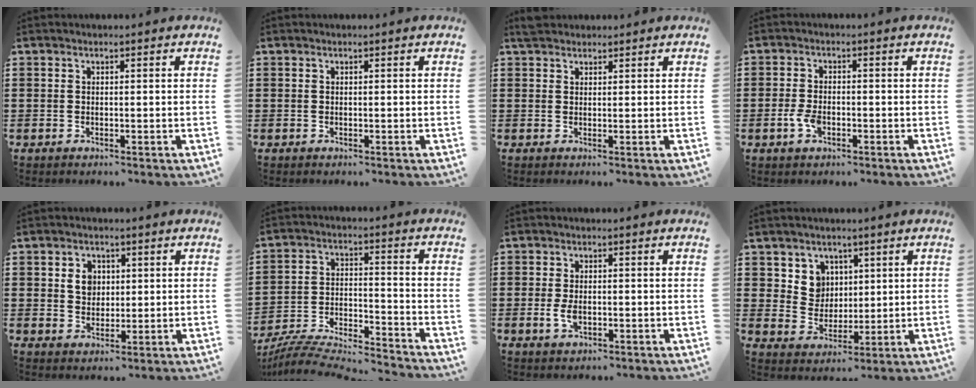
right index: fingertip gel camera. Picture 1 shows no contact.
{"total": 0.0}
{"total": 1.1, "force": [1.0, 0.4, -0.1], "torque": [-0.002, 0.001, 0.022]}
{"total": 3.2, "force": [-1.3, 1.6, 2.5], "torque": [-0.059, -0.008, -0.024]}
{"total": 4.0, "force": [1.0, 3.3, 1.9], "torque": [-0.049, 0.013, 0.016]}
{"total": 6.2, "force": [-5.9, 0.4, 1.6], "torque": [-0.042, -0.012, -0.122]}
{"total": 2.7, "force": [-0.5, 1.5, 2.2], "torque": [-0.057, -0.008, -0.011]}
{"total": 5.9, "force": [2.6, 5.2, 1.0], "torque": [-0.041, 0.009, 0.047]}